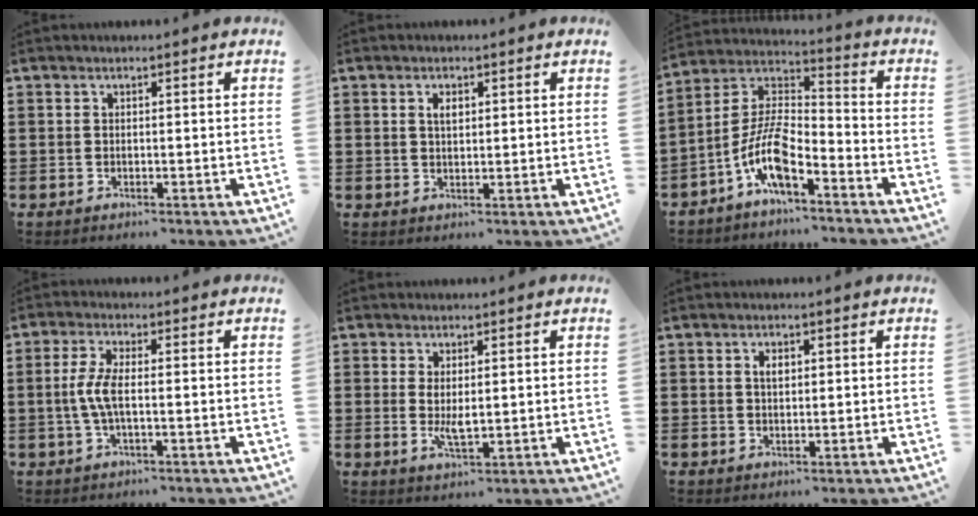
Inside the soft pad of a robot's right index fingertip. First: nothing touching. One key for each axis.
{"total": 1.8, "fx": 0.6, "fy": 0.9, "fz": 1.5, "tx": -0.032, "ty": 0.004, "tz": 0.009}
{"total": 9.4, "fx": -5.3, "fy": 3.1, "fz": 7.1, "tx": -0.170, "ty": -0.019, "tz": -0.107}
{"total": 4.6, "fx": -0.5, "fy": 1.2, "fz": 4.4, "tx": -0.108, "ty": -0.007, "tz": -0.020}
{"total": 3.0, "fx": 0.4, "fy": 1.0, "fz": 2.8, "tx": -0.060, "ty": -0.003, "tz": 0.006}
{"total": 1.7, "fx": 0.4, "fy": 0.9, "fz": 1.4, "tx": -0.030, "ty": 0.005, "tz": 0.007}